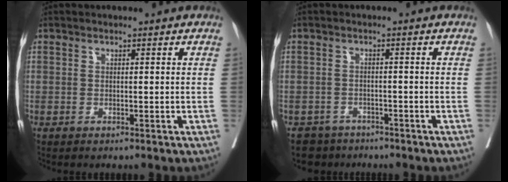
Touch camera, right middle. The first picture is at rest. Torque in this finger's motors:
{"motor_torque": [0.27, -0.24, 0.15, 0.01]}